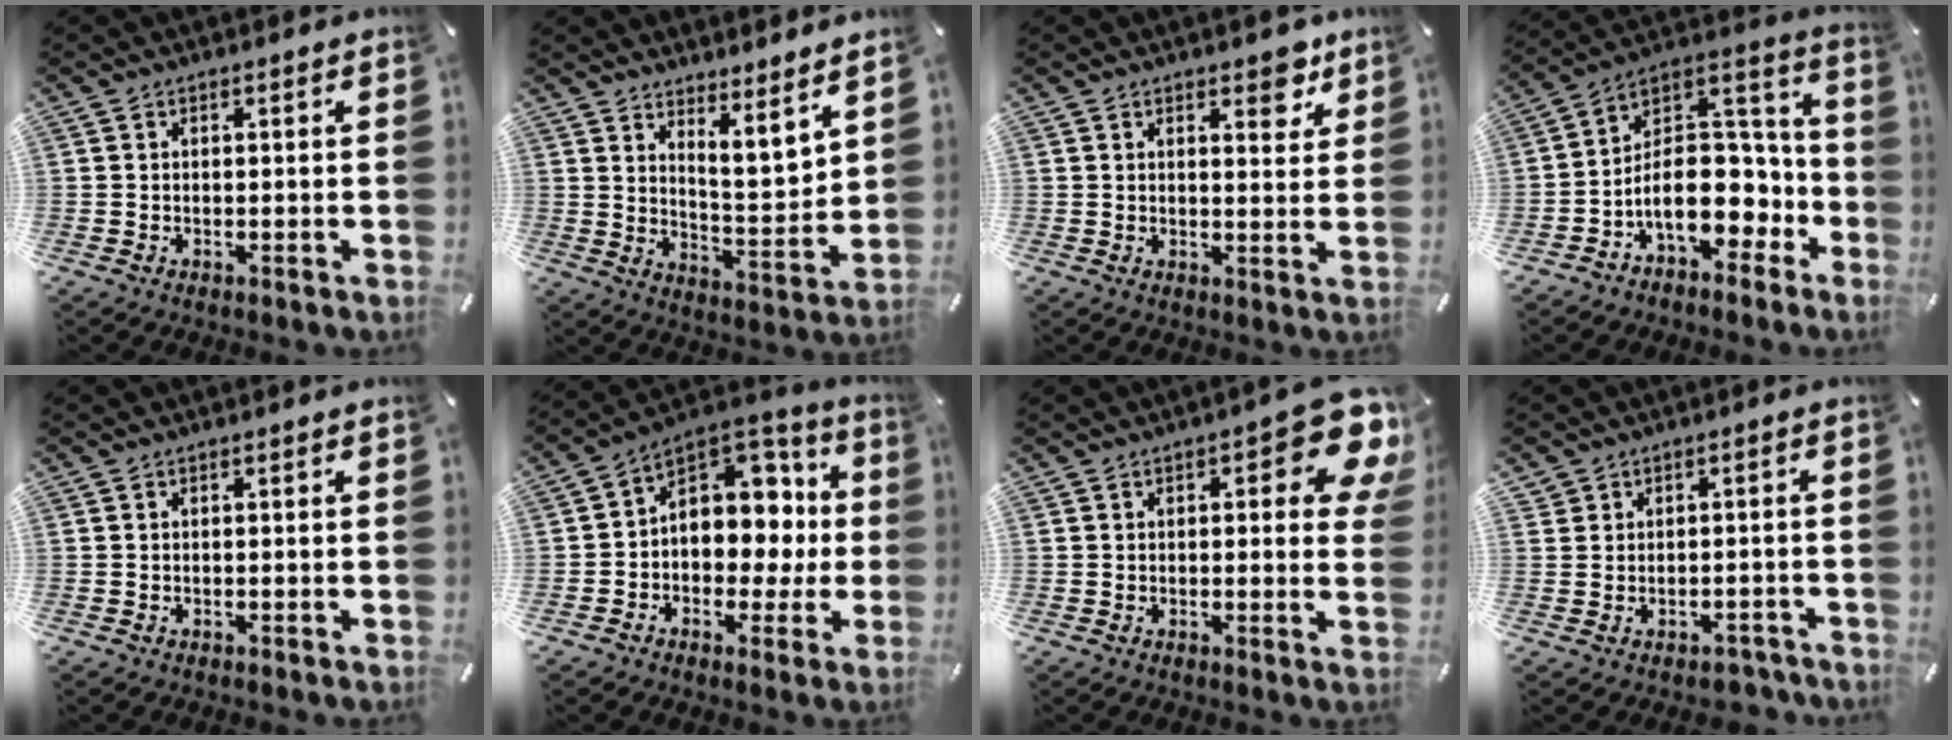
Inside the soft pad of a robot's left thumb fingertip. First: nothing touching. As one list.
[{"total": 6.7, "force": [6.1, 0.9, 2.6], "torque": [-0.041, -0.066, 0.106]}, {"total": 5.5, "force": [3.7, 2.8, 3.1], "torque": [-0.015, -0.025, 0.053]}, {"total": 16.3, "force": [-3.3, 11.7, 10.9], "torque": [-0.161, -0.013, -0.047]}, {"total": 0.0}, {"total": 10.5, "force": [0.8, 9.2, 5.0], "torque": [-0.055, -0.019, 0.021]}, {"total": 12.3, "force": [4.5, 4.7, 10.5], "torque": [-0.123, -0.032, 0.073]}, {"total": 2.9, "force": [-0.9, 2.7, 0.6], "torque": [-0.011, 0.008, -0.016]}]